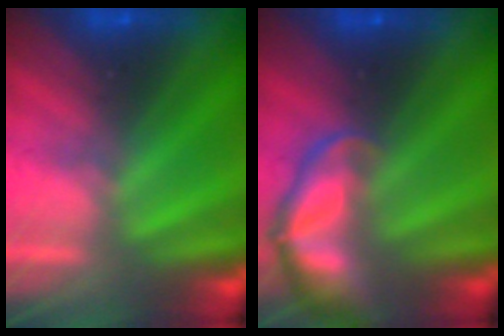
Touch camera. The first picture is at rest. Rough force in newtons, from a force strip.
{"total": 5.6}